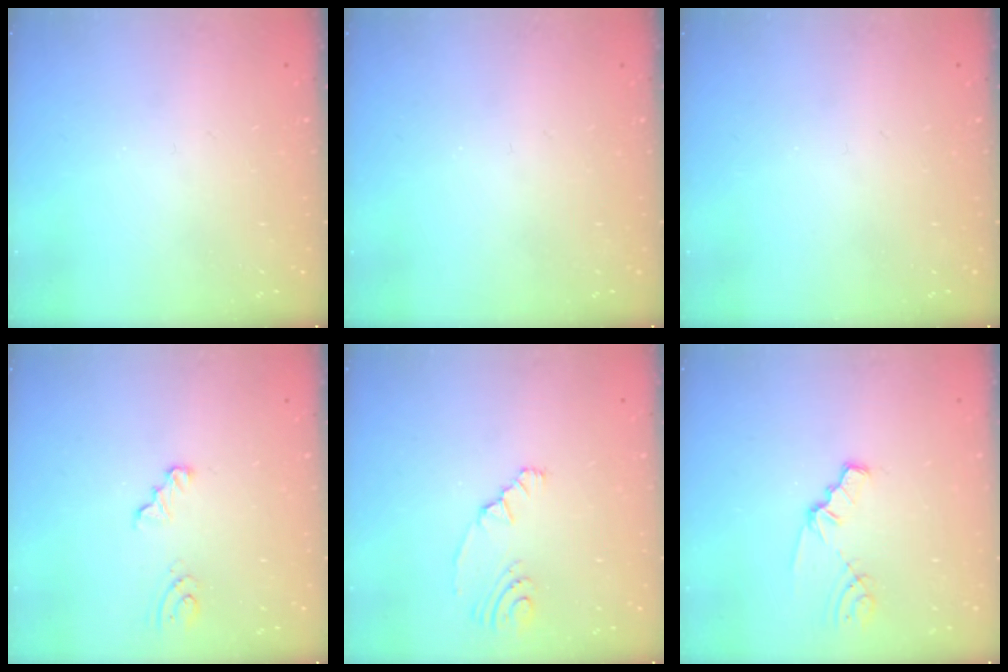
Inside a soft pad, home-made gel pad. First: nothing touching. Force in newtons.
{"total": 0.0}
{"total": 0.0}
{"total": 3.4, "press": 3.4, "slide": 0.4}
{"total": 5.4, "press": 2.2, "slide": 4.9}
{"total": 1.8, "press": 1.7, "slide": 0.3}